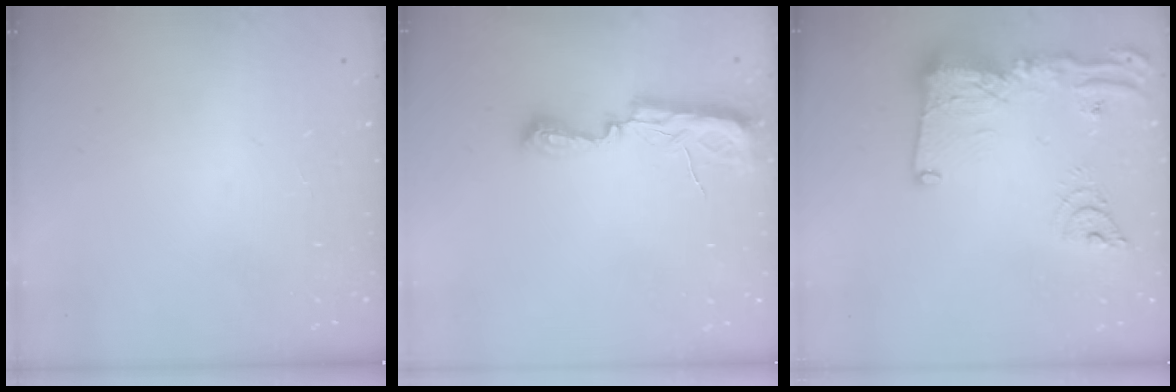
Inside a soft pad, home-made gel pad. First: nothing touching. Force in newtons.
{"total": 7.7, "press": 7.7, "slide": 0.6}
{"total": 18.5, "press": 18.4, "slide": 1.7}